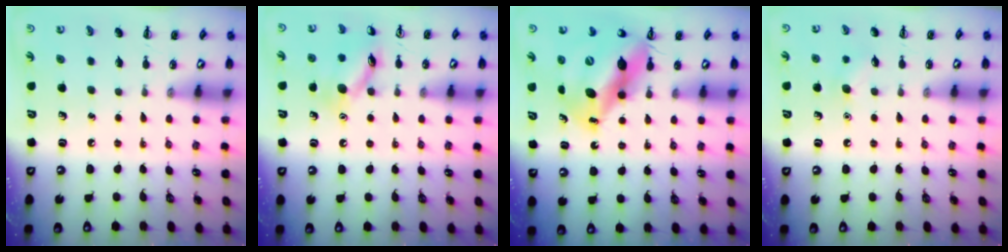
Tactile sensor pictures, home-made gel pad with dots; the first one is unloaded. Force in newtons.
{"total": 11.7, "press": 11.7, "slide": 0.7}
{"total": 13.2, "press": 12.6, "slide": 3.8}
{"total": 7.1, "press": 6.9, "slide": 1.7}